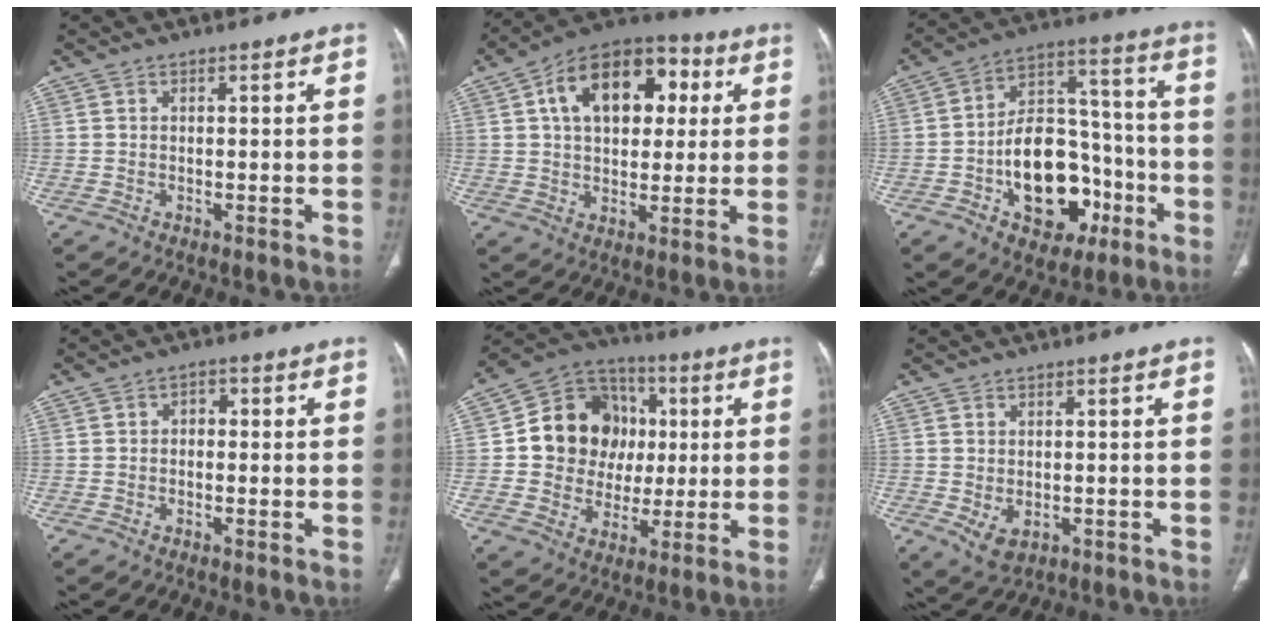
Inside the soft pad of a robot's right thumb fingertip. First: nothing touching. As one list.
[{"total": 18.3, "force": [5.0, 11.5, 13.4], "torque": [-0.172, 0.016, 0.070]}, {"total": 19.8, "force": [-6.7, 12.9, 13.4], "torque": [-0.160, 0.059, -0.095]}, {"total": 2.1, "force": [-0.2, 1.6, 1.4], "torque": [-0.007, 0.009, -0.011]}, {"total": 16.6, "force": [1.6, 14.6, 7.8], "torque": [-0.081, 0.020, 0.034]}, {"total": 4.4, "force": [-0.9, 2.9, 3.1], "torque": [-0.052, -0.003, 0.000]}]